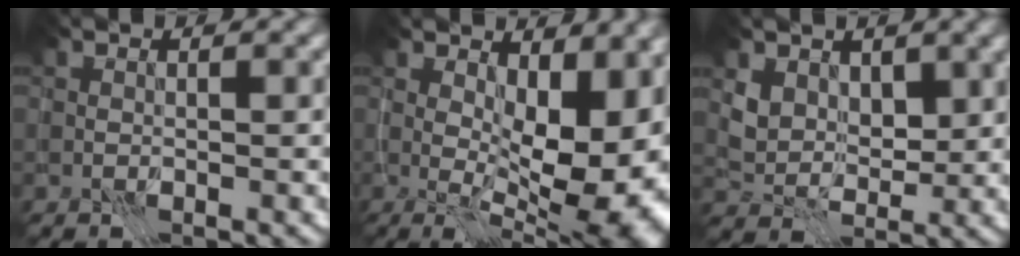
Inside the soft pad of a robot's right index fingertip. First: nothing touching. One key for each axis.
{"total": 15.3, "fx": 1.7, "fy": 6.8, "fz": 13.6, "tx": -0.148, "ty": 0.004, "tz": 0.049}
{"total": 3.3, "fx": 1.6, "fy": 2.5, "fz": 1.5, "tx": -0.033, "ty": -0.012, "tz": 0.033}